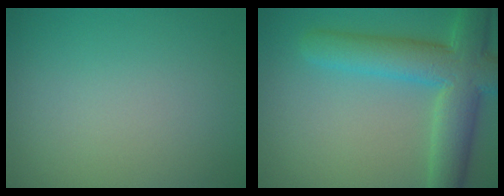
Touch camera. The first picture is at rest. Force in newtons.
{"total": 7.9, "press": 7.9, "slide": 0.4}